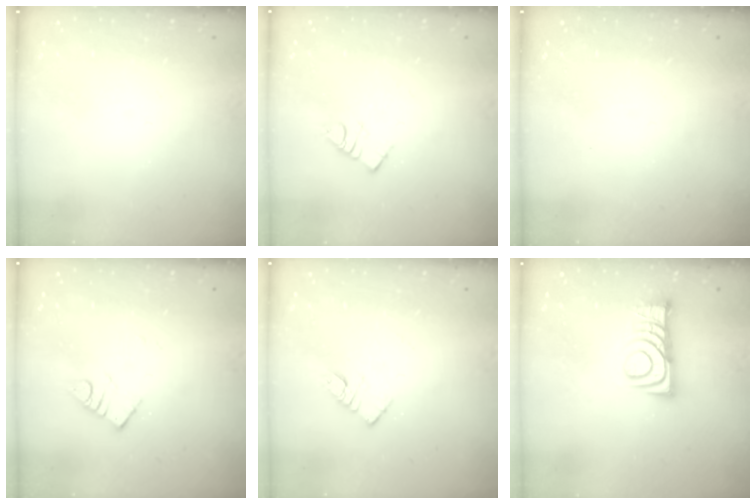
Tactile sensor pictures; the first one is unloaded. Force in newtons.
{"total": 4.0, "press": 4.0, "slide": 0.4}
{"total": 0.0}
{"total": 4.2, "press": 4.2, "slide": 0.6}
{"total": 4.9, "press": 4.9, "slide": 0.2}
{"total": 8.7, "press": 8.7, "slide": 0.8}